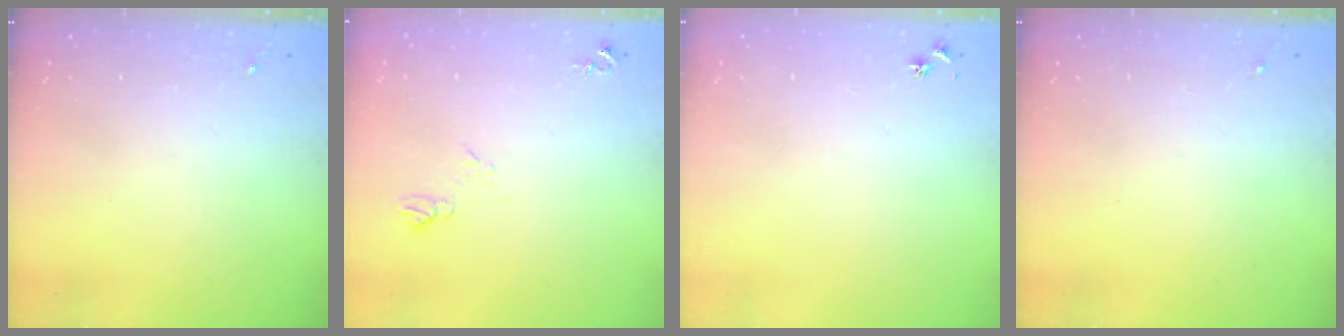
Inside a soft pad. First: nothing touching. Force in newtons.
{"total": 6.7, "press": 6.7, "slide": 0.7}
{"total": 3.0, "press": 2.9, "slide": 0.4}
{"total": 0.0}